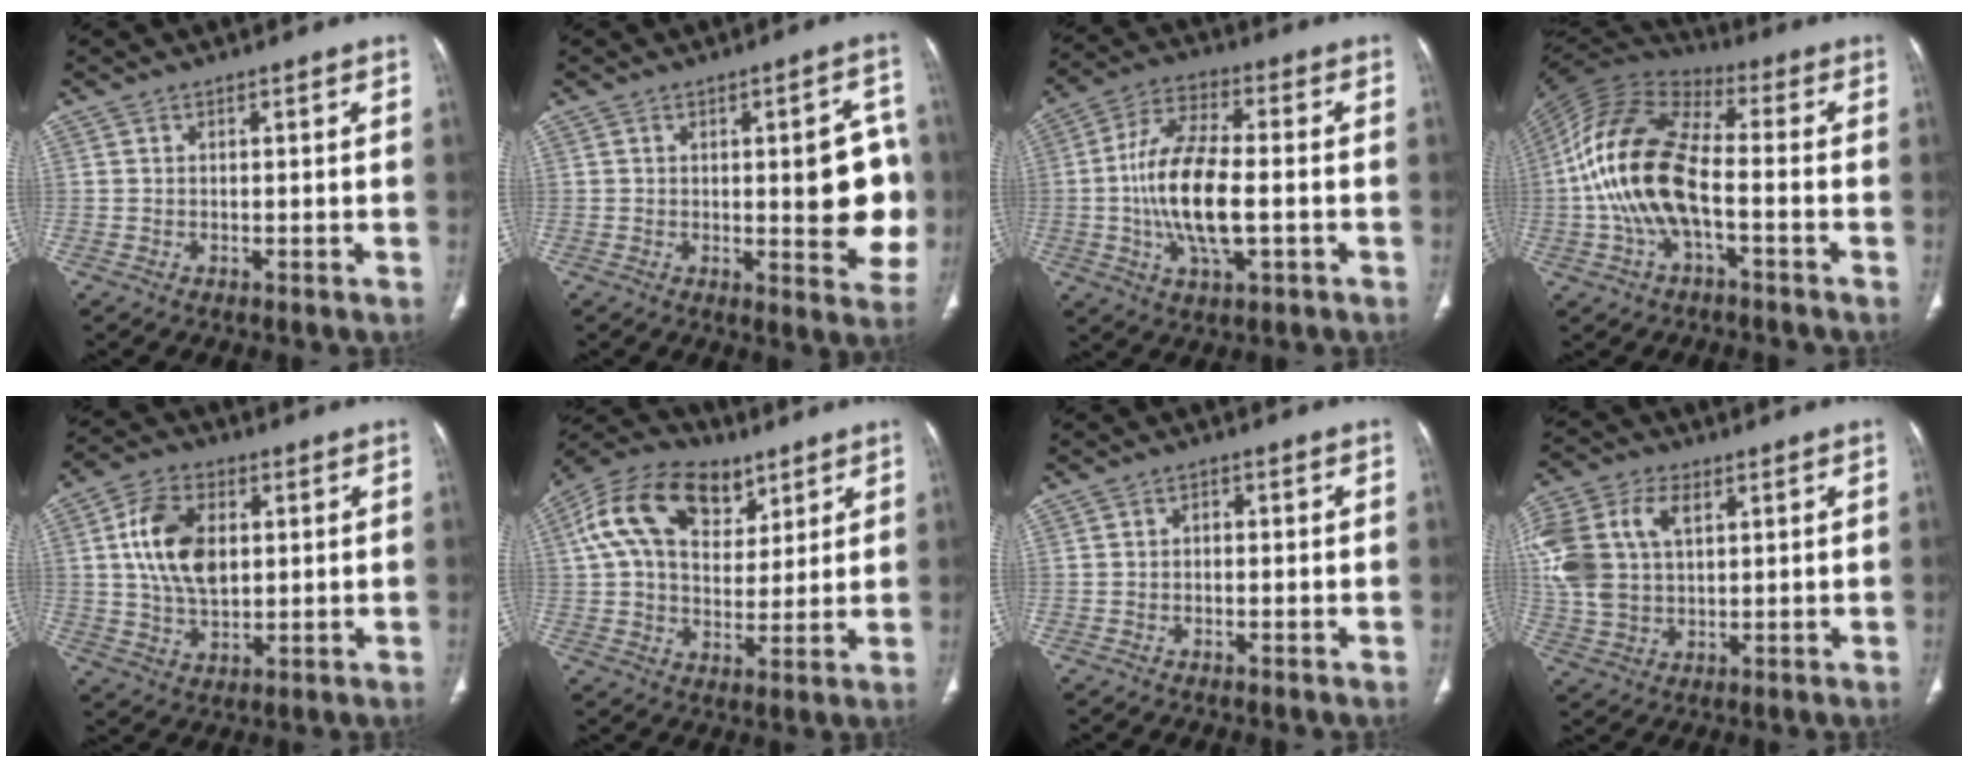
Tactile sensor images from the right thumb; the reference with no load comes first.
{"total": 13.6, "force": [-0.4, 5.1, 12.6], "torque": [-0.112, -0.003, -0.001]}
{"total": 15.0, "force": [-2.0, 6.5, 13.4], "torque": [-0.261, 0.016, -0.040]}
{"total": 17.2, "force": [-2.8, 8.4, 14.8], "torque": [-0.302, 0.038, -0.059]}
{"total": 12.1, "force": [2.1, 7.7, 9.1], "torque": [-0.154, -0.003, 0.039]}
{"total": 18.3, "force": [7.7, 11.9, 11.6], "torque": [-0.191, 0.001, 0.129]}
{"total": 1.0, "force": [-0.2, 0.8, 0.6], "torque": [0.000, 0.006, -0.008]}
{"total": 15.9, "force": [4.2, 10.5, 11.2], "torque": [-0.256, 0.009, 0.081]}